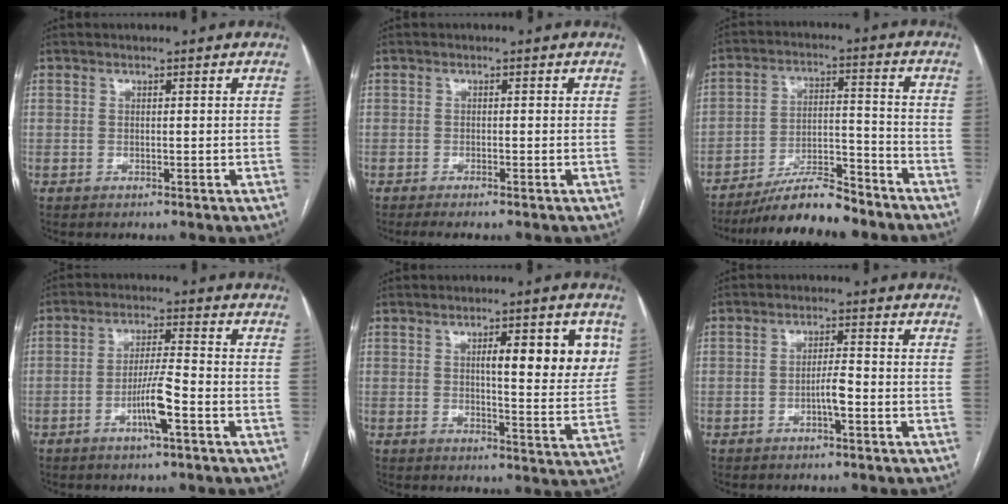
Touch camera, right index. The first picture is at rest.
{"total": 2.0, "force": [-1.5, 0.2, 1.3], "torque": [-0.021, -0.004, -0.022]}
{"total": 11.3, "force": [-9.8, 2.0, 5.2], "torque": [-0.082, 0.010, -0.168]}
{"total": 6.2, "force": [-2.7, 0.1, 5.6], "torque": [-0.108, -0.001, -0.049]}
{"total": 10.3, "force": [3.5, 2.2, 9.4], "torque": [-0.123, 0.001, 0.046]}
{"total": 3.0, "force": [-1.2, 0.3, 2.7], "torque": [-0.046, 0.002, -0.021]}